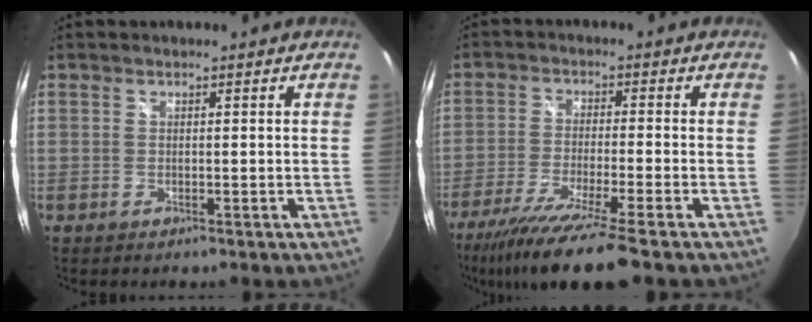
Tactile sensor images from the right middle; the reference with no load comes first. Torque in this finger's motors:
{"motor_torque": [1.07, -1.07, 0.41, 0.13]}